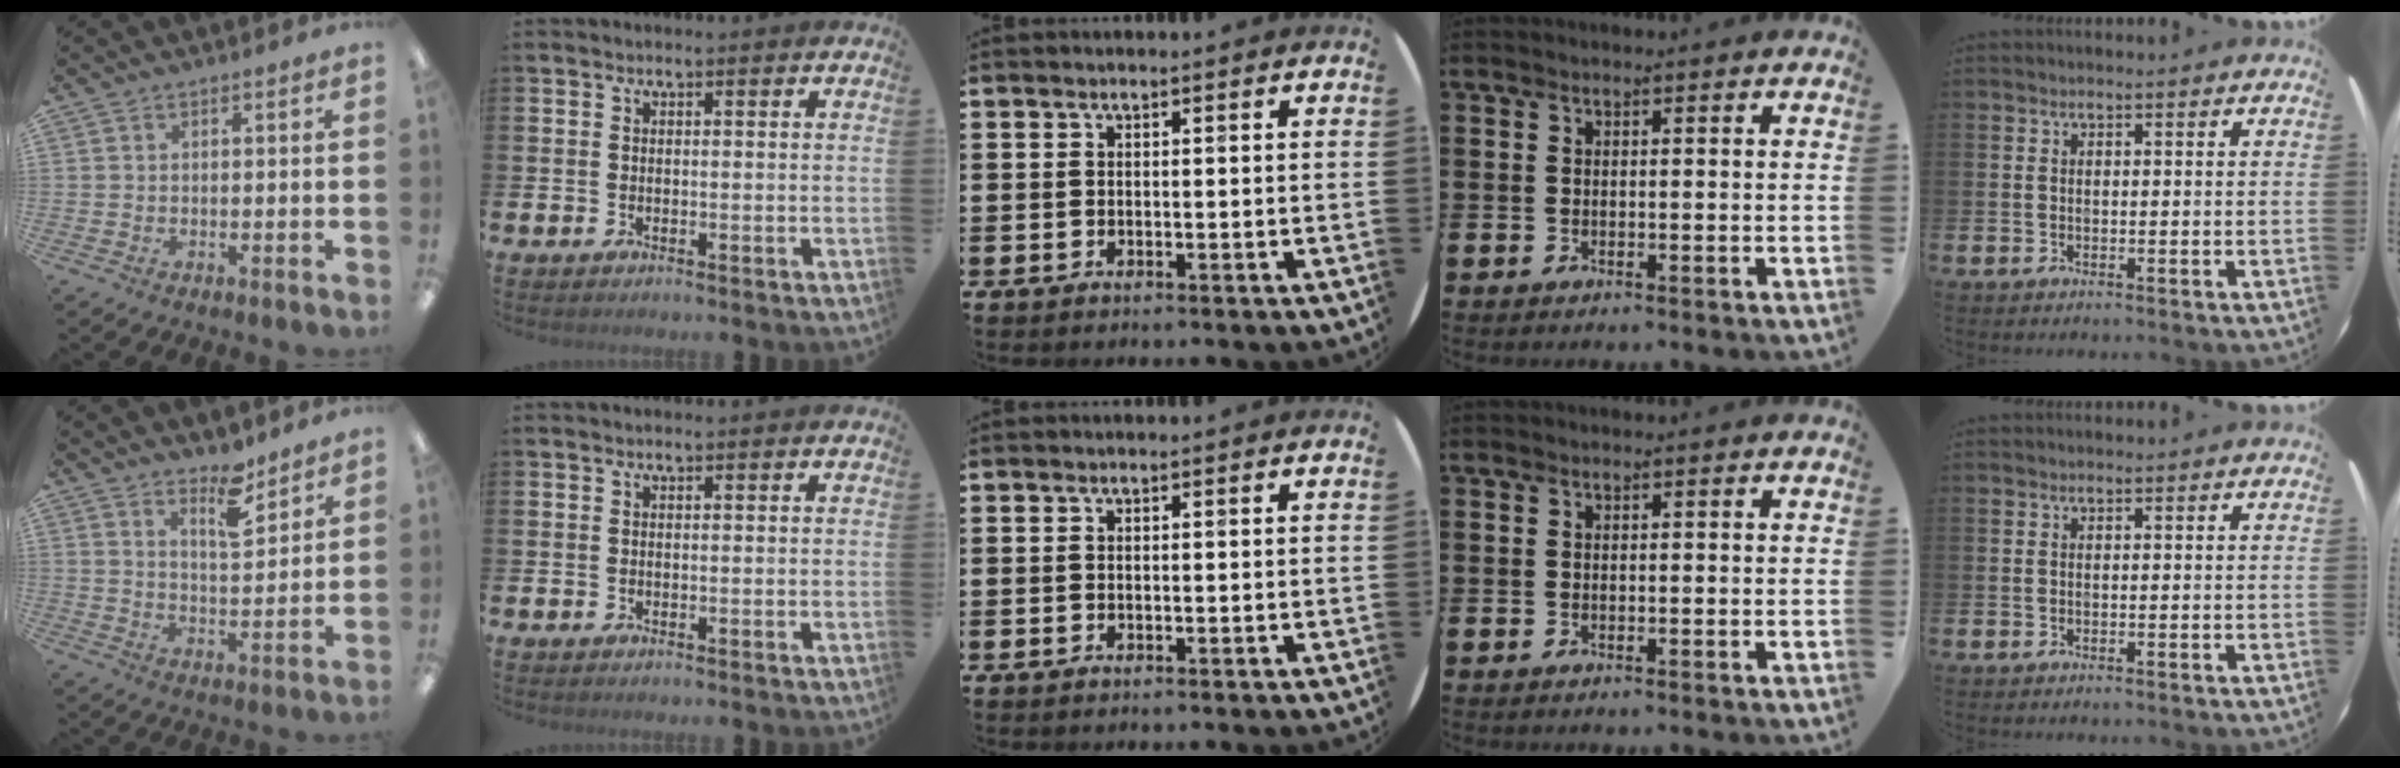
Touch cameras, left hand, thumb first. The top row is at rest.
{"thumb": {"total": 7.9, "force": [6.2, 2.6, 4.3], "torque": [-0.053, -0.045, 0.102]}}